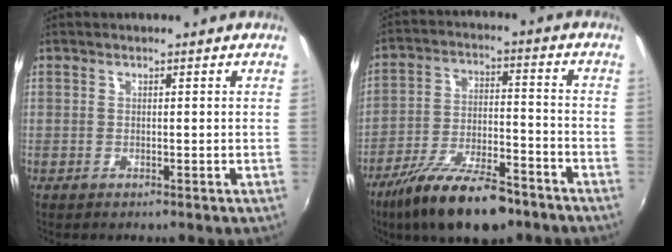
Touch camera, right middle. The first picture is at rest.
{"total": 16.8, "force": [-12.3, 5.1, 10.3], "torque": [-0.204, -0.028, -0.205]}